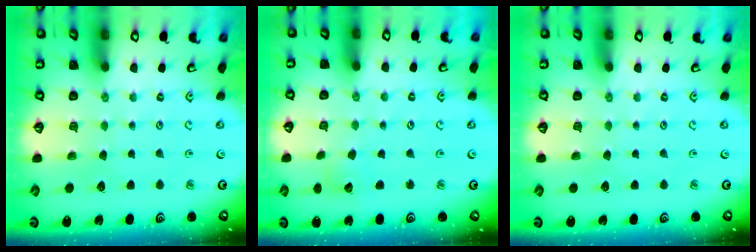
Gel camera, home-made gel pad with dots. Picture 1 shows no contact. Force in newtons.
{"total": 3.0, "press": 3.0, "slide": 0.4}
{"total": 0.0}